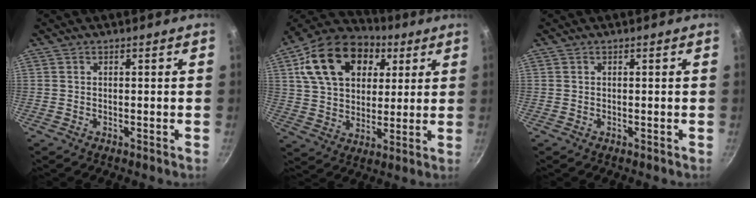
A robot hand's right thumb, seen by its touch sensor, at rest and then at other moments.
{"total": 21.1, "force": [7.7, 14.6, 13.2], "torque": [-0.210, 0.003, 0.123]}
{"total": 0.0}